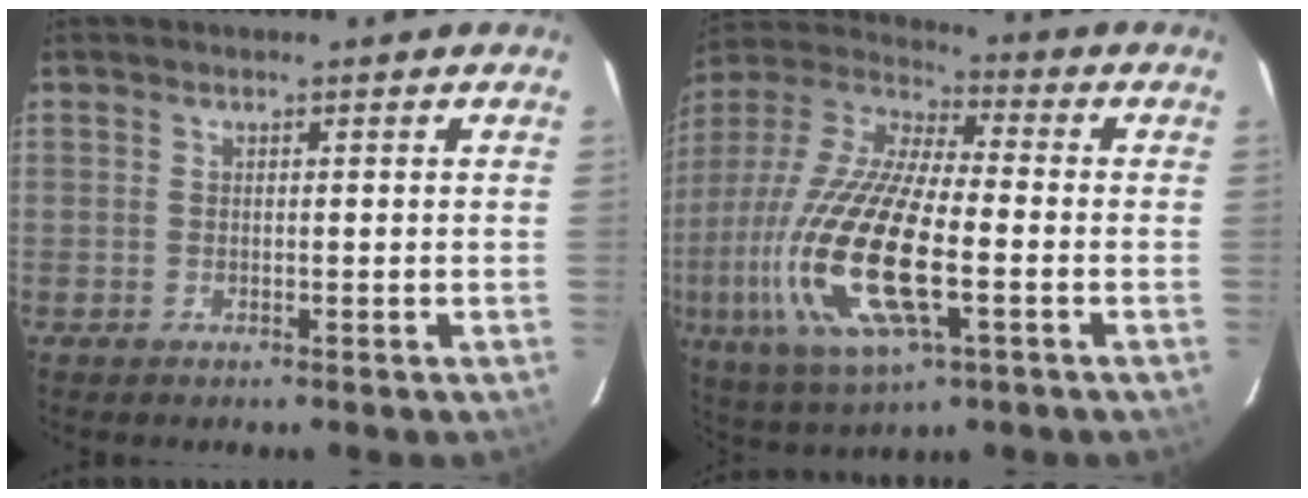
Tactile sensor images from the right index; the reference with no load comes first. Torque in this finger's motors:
{"motor_torque": [2.14, 0.00, 1.05, 0.21]}